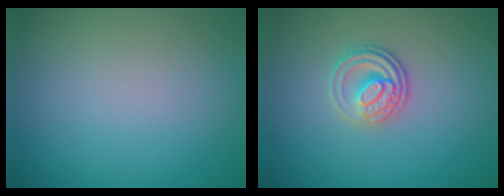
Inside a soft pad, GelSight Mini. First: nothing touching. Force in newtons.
{"total": 2.8, "press": 2.6, "slide": 1.0}